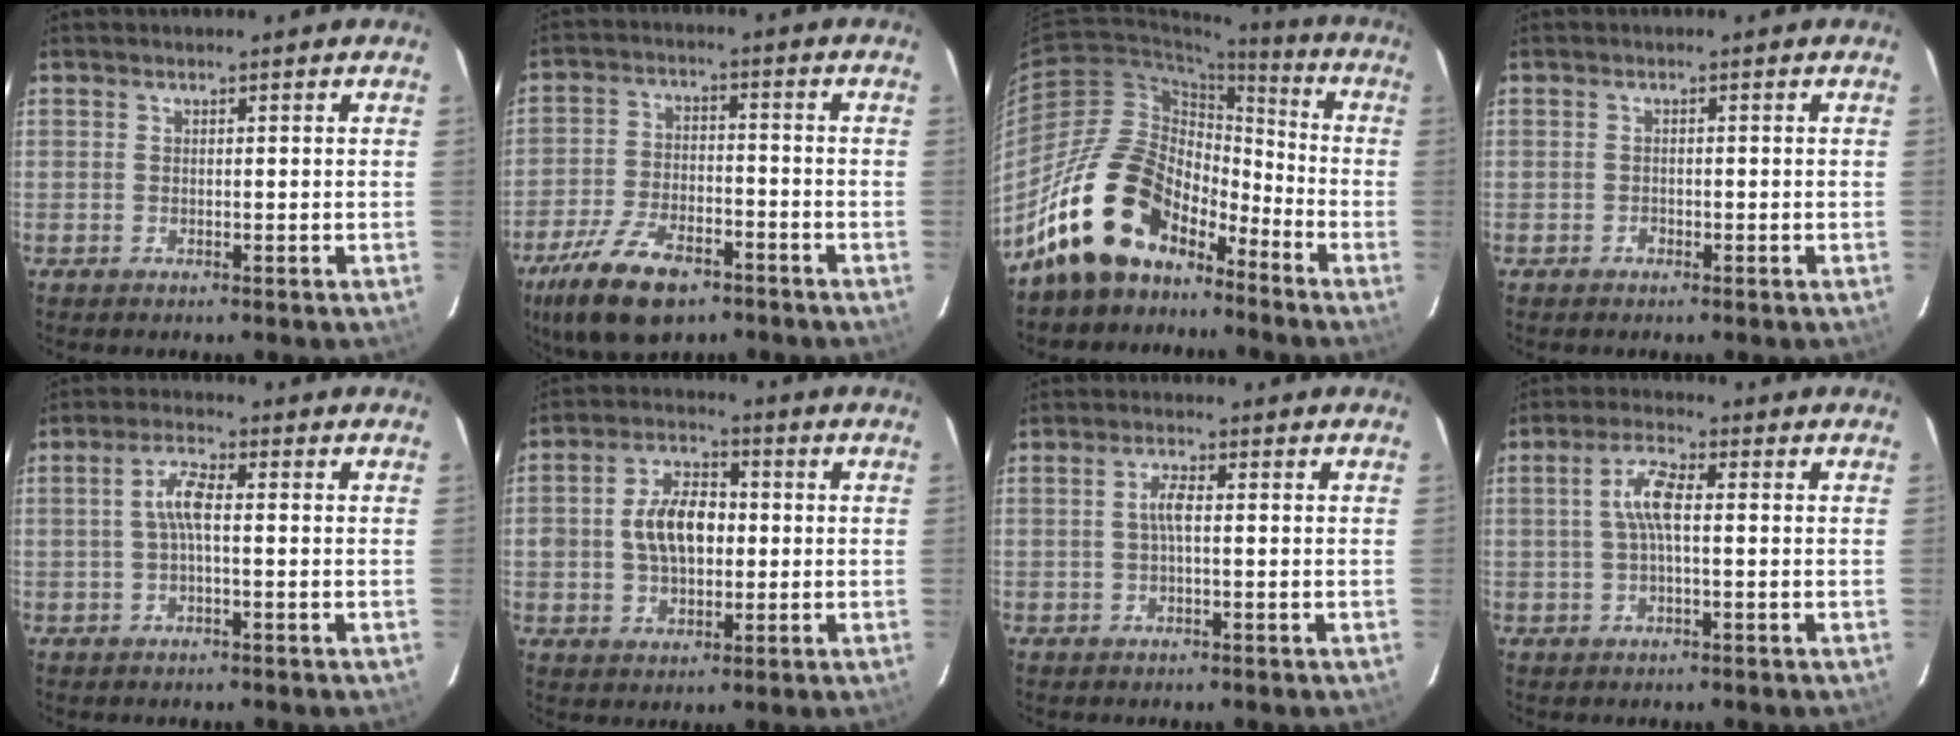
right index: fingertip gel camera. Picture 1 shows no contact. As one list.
[{"total": 14.3, "force": [-9.3, 6.5, 8.7], "torque": [-0.199, -0.020, -0.164]}, {"total": 17.2, "force": [-12.3, 8.9, 8.2], "torque": [-0.156, 0.017, -0.214]}, {"total": 0.8, "force": [-0.6, 0.5, 0.0], "torque": [0.001, 0.002, -0.010]}, {"total": 4.1, "force": [-0.2, 1.0, 4.0], "torque": [-0.081, 0.010, -0.003]}, {"total": 9.6, "force": [0.1, 5.9, 7.5], "torque": [-0.140, 0.021, 0.006]}, {"total": 2.6, "force": [-0.1, 0.5, 2.5], "torque": [-0.052, 0.005, -0.001]}, {"total": 5.3, "force": [0.2, 1.5, 5.1], "torque": [-0.102, 0.012, 0.004]}]